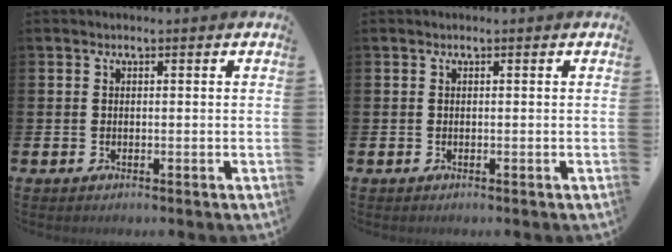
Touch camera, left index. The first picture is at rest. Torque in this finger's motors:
{"motor_torque": [0.00, 0.00, 0.00, 0.00]}